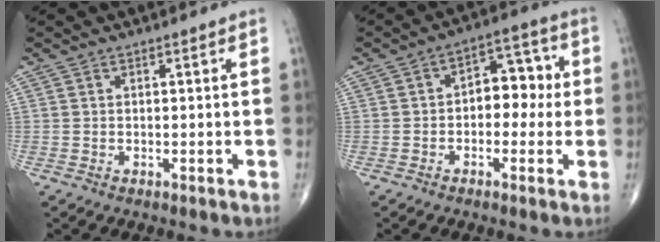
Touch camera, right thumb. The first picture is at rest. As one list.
[{"total": 8.2, "force": [-0.1, 5.4, 6.2], "torque": [-0.046, 0.030, -0.014]}]